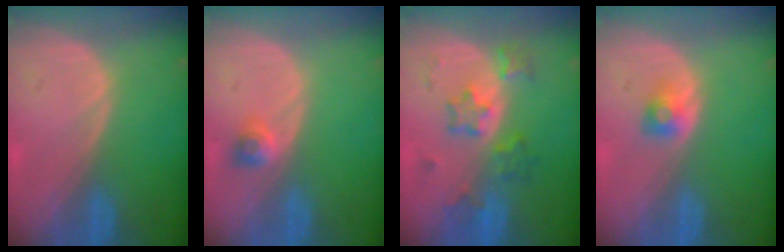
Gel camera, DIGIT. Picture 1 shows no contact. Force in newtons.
{"total": 2.4, "press": 2.0, "slide": 1.3}
{"total": 5.9, "press": 5.9, "slide": 0.8}
{"total": 2.2, "press": 2.2, "slide": 0.3}